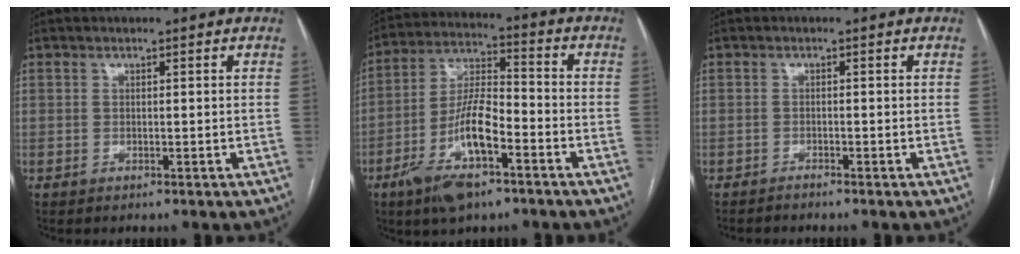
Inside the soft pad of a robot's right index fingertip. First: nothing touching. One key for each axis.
{"total": 13.0, "fx": -6.2, "fy": 3.3, "fz": 11.0, "tx": -0.221, "ty": -0.005, "tz": -0.111}
{"total": 0.9, "fx": -0.8, "fy": -0.3, "fz": 0.0, "tx": -0.005, "ty": -0.004, "tz": -0.013}